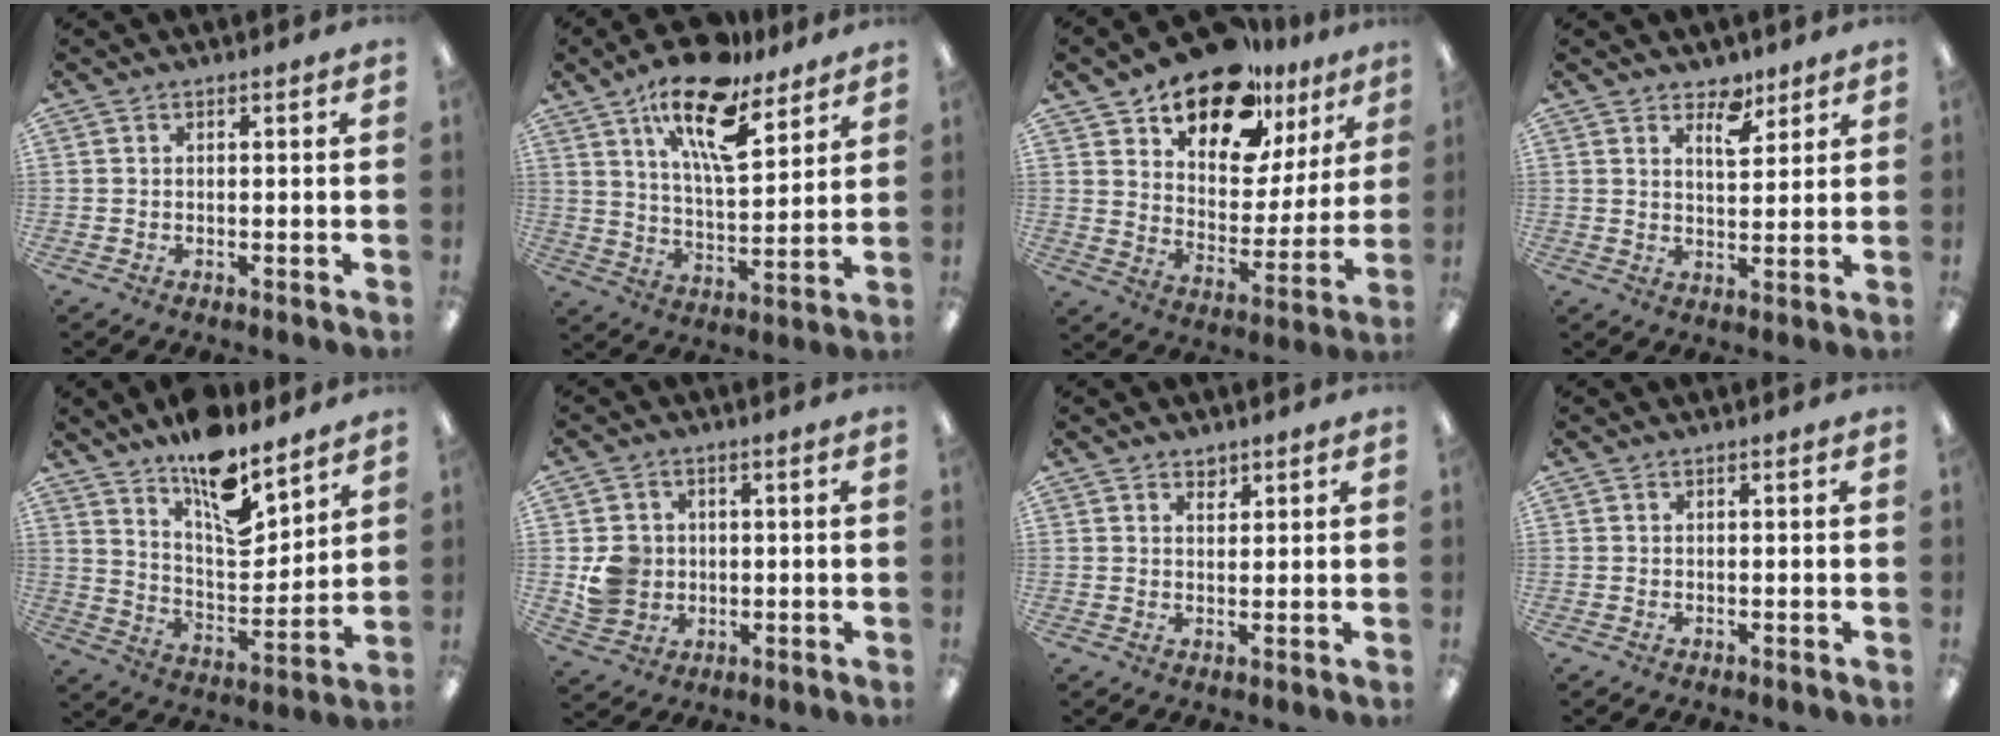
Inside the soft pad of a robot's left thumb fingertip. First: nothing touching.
{"total": 17.9, "force": [11.8, 6.8, 11.5], "torque": [-0.193, -0.059, 0.199]}
{"total": 18.1, "force": [13.7, 9.1, 7.4], "torque": [-0.121, -0.096, 0.243]}
{"total": 6.4, "force": [4.5, 3.3, 3.1], "torque": [-0.026, -0.026, 0.074]}
{"total": 14.7, "force": [10.9, 5.5, 8.1], "torque": [-0.125, -0.080, 0.188]}
{"total": 6.9, "force": [0.2, 6.5, 2.2], "torque": [-0.036, 0.009, 0.007]}
{"total": 1.9, "force": [1.6, 0.9, 0.4], "torque": [0.007, -0.008, 0.027]}
{"total": 0.0}